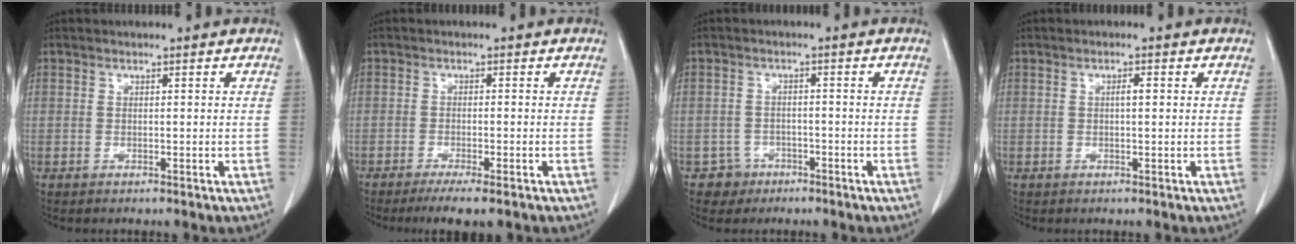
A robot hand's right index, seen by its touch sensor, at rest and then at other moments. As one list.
[{"total": 5.1, "force": [-3.6, 0.4, 3.6], "torque": [-0.052, -0.013, -0.053]}, {"total": 3.2, "force": [-1.9, 2.6, -0.4], "torque": [0.011, 0.014, -0.031]}, {"total": 1.2, "force": [0.2, 0.2, 1.2], "torque": [-0.020, 0.003, 0.001]}]